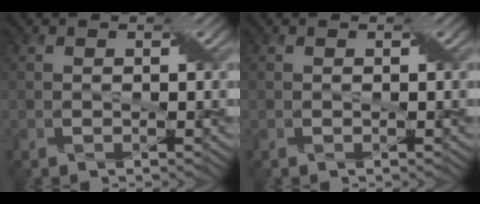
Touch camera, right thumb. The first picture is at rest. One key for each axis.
{"total": 0.0}